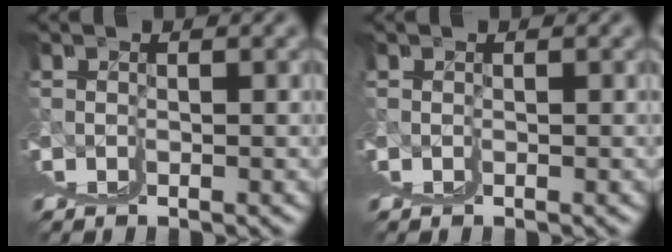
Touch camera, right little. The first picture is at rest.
{"total": 0.0}